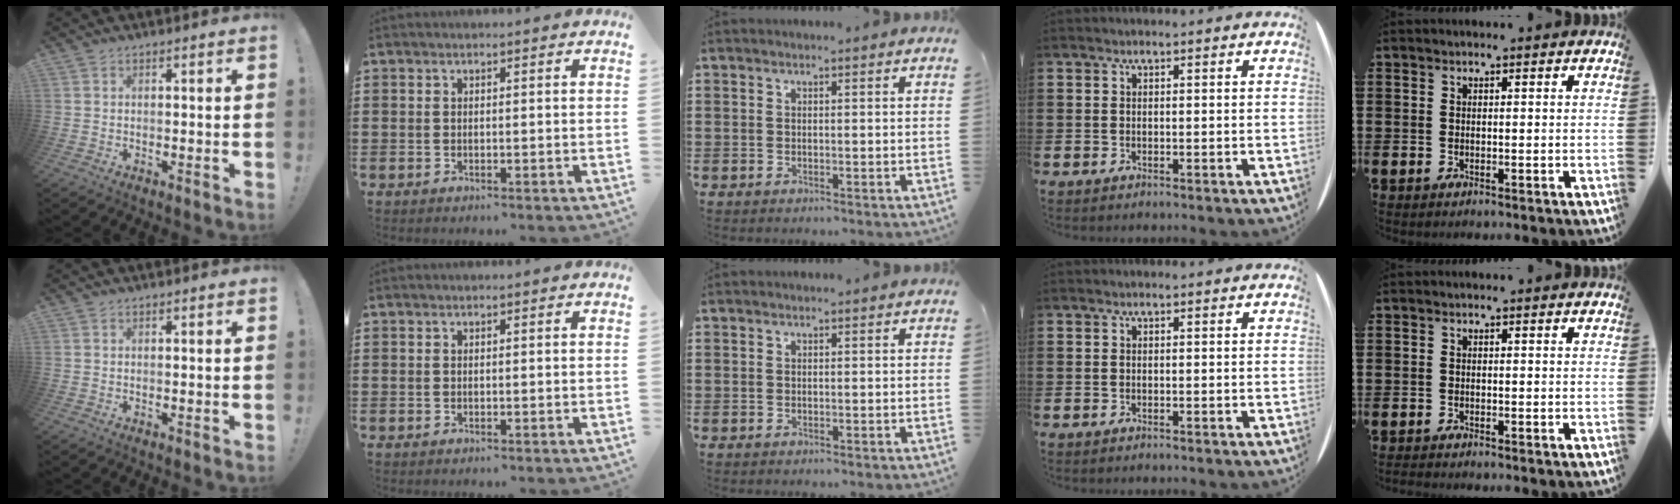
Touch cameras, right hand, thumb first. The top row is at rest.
{}